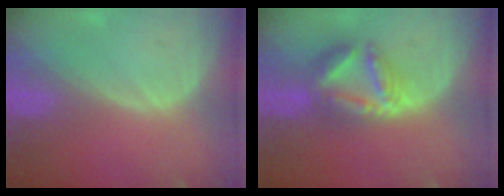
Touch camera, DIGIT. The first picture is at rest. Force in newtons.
{"total": 6.9, "press": 6.8, "slide": 0.4}